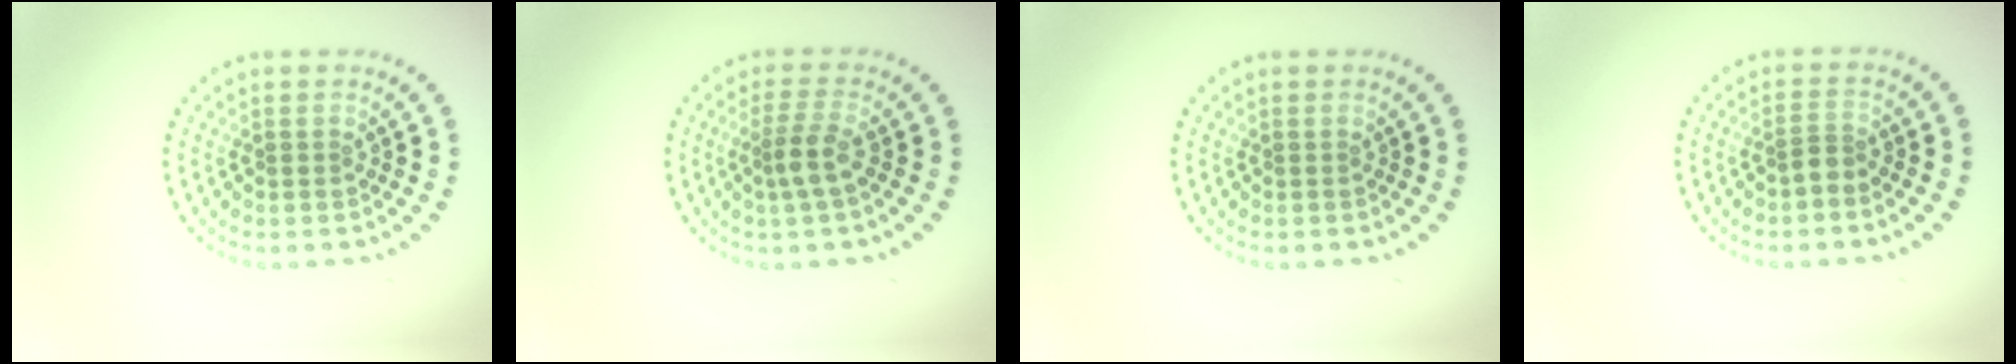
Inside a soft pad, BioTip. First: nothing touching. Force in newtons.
{"total": 2.5, "press": 2.0, "slide": 1.6}
{"total": 0.0}
{"total": 1.1, "press": 0.7, "slide": 0.9}